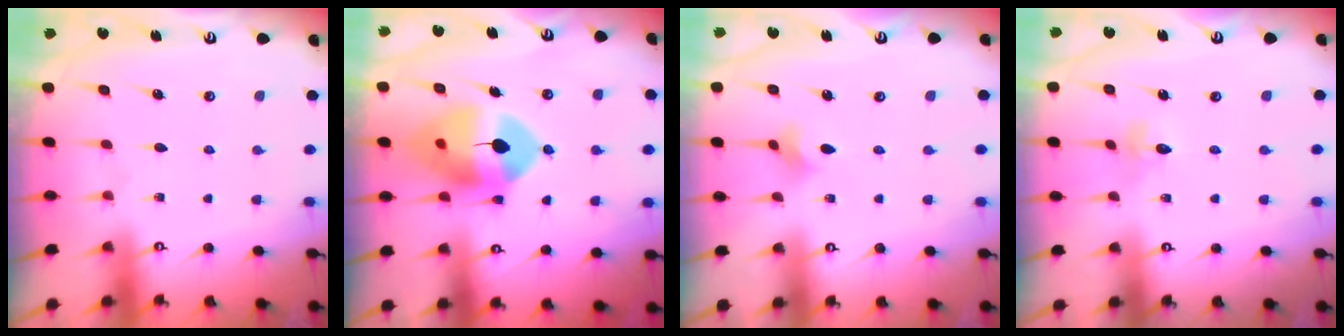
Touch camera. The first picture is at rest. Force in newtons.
{"total": 13.1, "press": 12.9, "slide": 2.1}
{"total": 2.1, "press": 2.0, "slide": 0.5}
{"total": 2.8, "press": 2.7, "slide": 0.3}